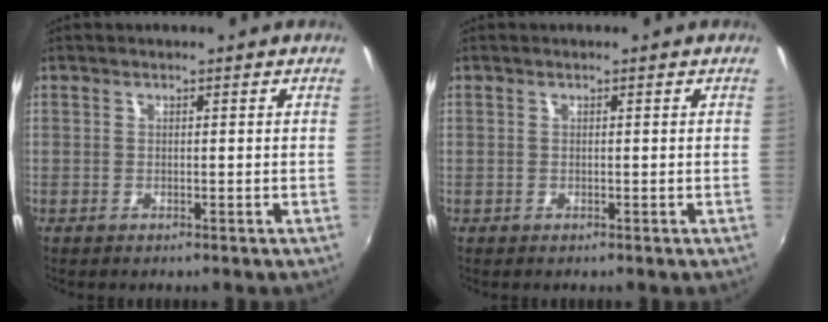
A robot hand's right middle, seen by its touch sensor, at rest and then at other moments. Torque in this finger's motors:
{"motor_torque": [0.02, -0.04, 0.03, 0.00]}